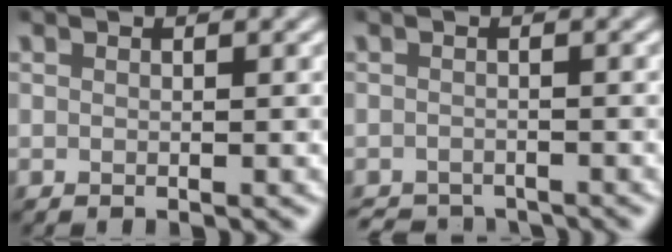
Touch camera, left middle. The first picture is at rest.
{"total": 2.7, "force": [-2.7, 0.6, 0.3], "torque": [-0.003, -0.008, -0.044]}